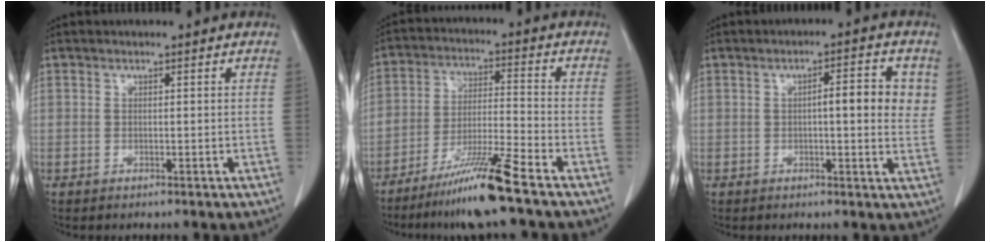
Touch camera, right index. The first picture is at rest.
{"total": 10.3, "force": [-7.5, -0.7, 7.0], "torque": [-0.125, -0.026, -0.141]}
{"total": 6.7, "force": [1.3, 1.6, 6.3], "torque": [-0.084, 0.009, 0.012]}